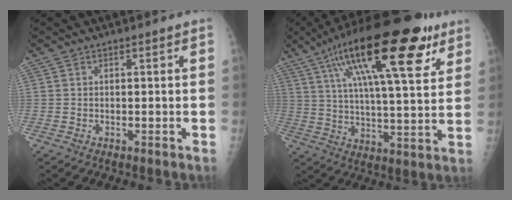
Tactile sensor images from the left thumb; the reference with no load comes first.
{"total": 25.1, "force": [12.7, 7.6, 20.3], "torque": [-0.312, -0.013, 0.202]}